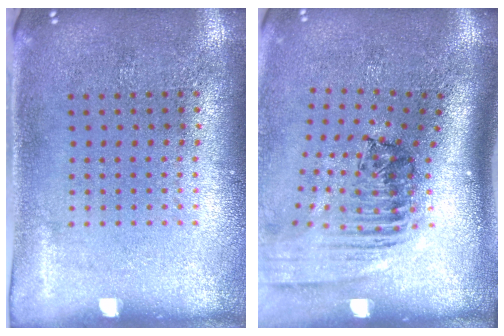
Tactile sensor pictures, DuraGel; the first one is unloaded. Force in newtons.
{"total": 2.6, "press": 1.8, "slide": 1.8}